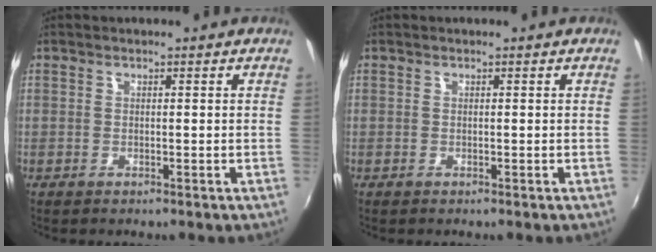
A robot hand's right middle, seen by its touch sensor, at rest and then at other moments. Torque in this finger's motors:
{"motor_torque": [0.00, 0.00, 0.00, 0.01]}